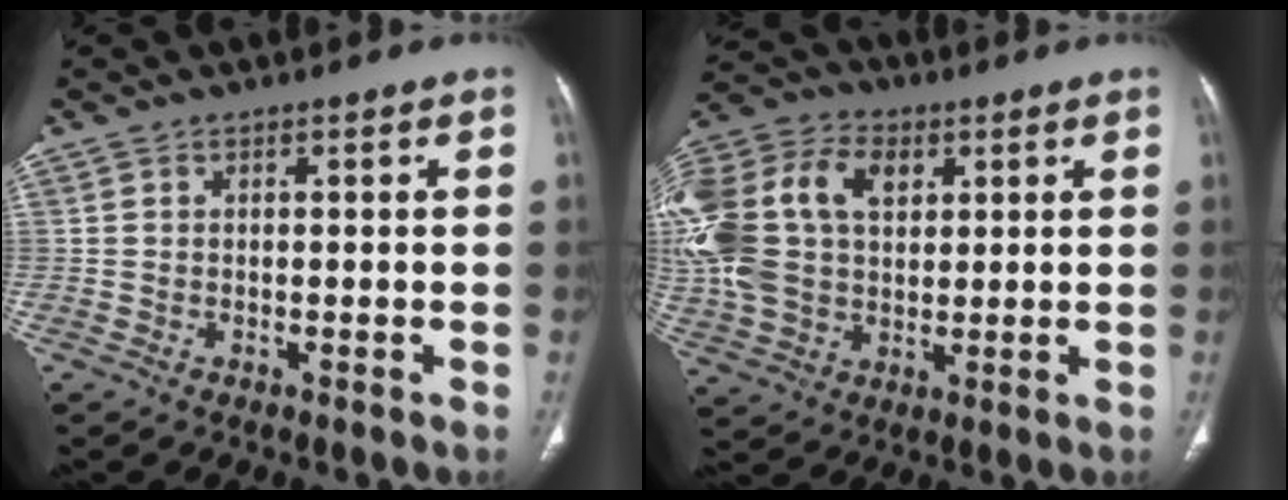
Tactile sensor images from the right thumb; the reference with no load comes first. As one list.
[{"total": 24.3, "force": [5.8, 16.7, 16.7], "torque": [-0.381, 0.037, 0.112]}]